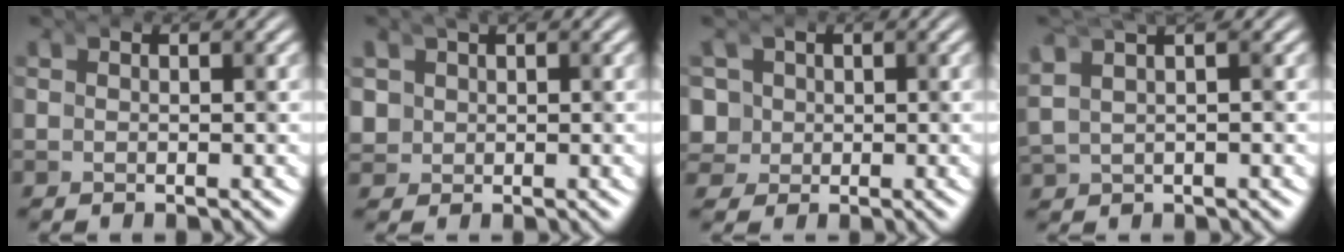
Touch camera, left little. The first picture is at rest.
{"total": 2.3, "force": [0.1, 2.2, 0.5], "torque": [-0.039, -0.020, 0.006]}
{"total": 5.1, "force": [-1.6, 4.7, 0.9], "torque": [-0.073, -0.042, -0.023]}
{"total": 4.3, "force": [0.6, 3.4, 2.7], "torque": [-0.063, 0.008, 0.007]}